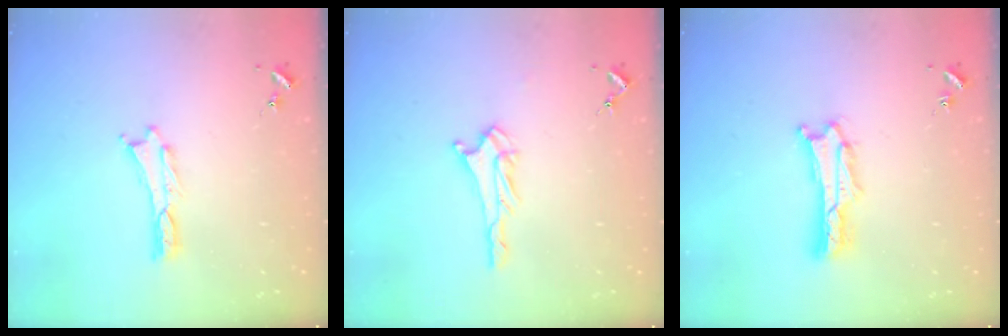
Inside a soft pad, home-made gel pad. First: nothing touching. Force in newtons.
{"total": 2.6, "press": 2.6, "slide": 0.3}
{"total": 1.6, "press": 1.5, "slide": 0.3}